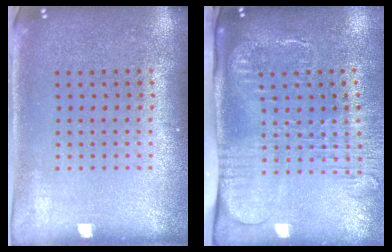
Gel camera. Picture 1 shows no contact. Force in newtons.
{"total": 2.6, "press": 2.0, "slide": 1.7}